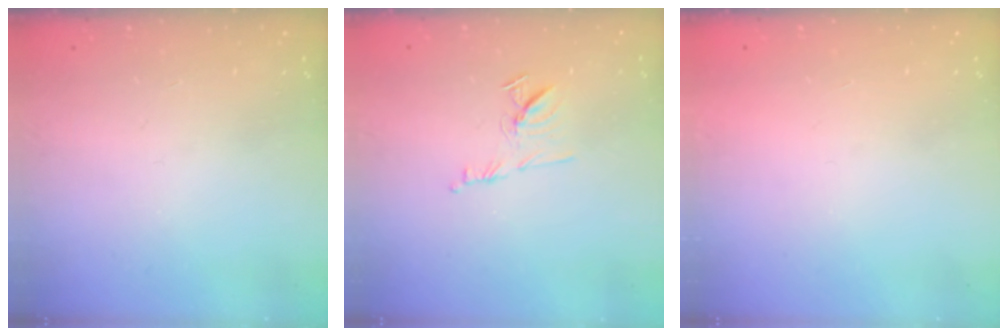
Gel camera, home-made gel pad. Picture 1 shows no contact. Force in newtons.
{"total": 8.2, "press": 8.1, "slide": 1.2}
{"total": 1.5, "press": 1.5, "slide": 0.1}